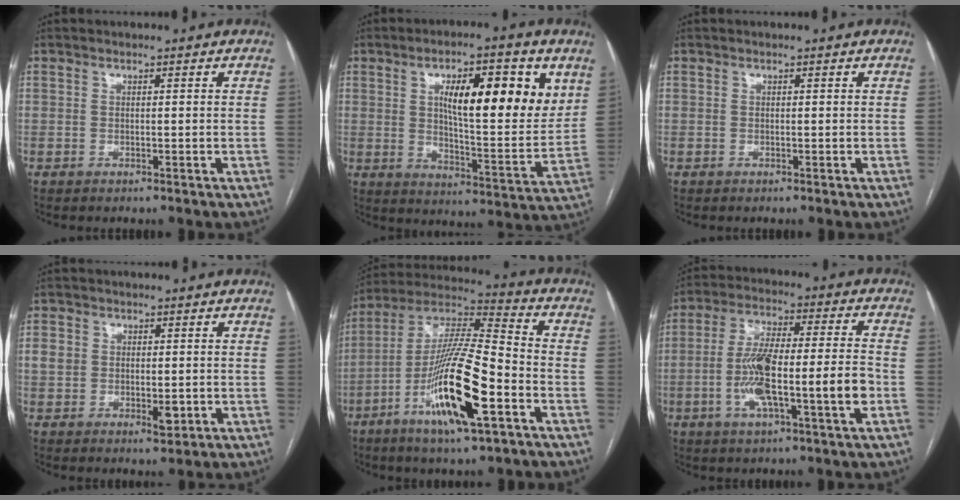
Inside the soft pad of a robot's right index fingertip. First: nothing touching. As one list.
[{"total": 17.0, "force": [6.2, 4.2, 15.2], "torque": [-0.218, 0.002, 0.099]}, {"total": 0.0}, {"total": 5.2, "force": [-0.3, 3.7, 3.6], "torque": [-0.052, 0.003, 0.003]}, {"total": 18.5, "force": [-6.9, 2.1, 17.0], "torque": [-0.333, -0.014, -0.123]}, {"total": 14.4, "force": [-3.4, 1.7, 13.9], "torque": [-0.257, 0.013, -0.057]}]